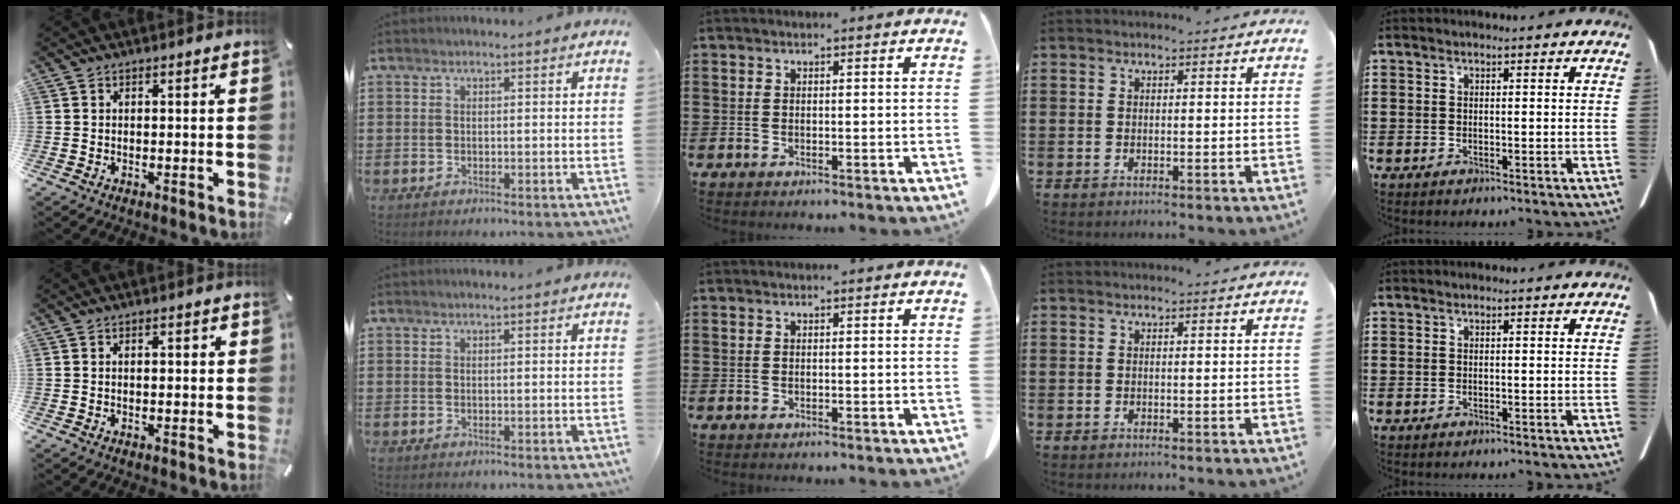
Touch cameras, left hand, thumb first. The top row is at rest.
{"thumb": {"total": 1.3, "force": [0.0, 0.7, 1.1], "torque": [-0.021, 0.003, -0.002]}, "index": {"total": 0.5, "force": [0.4, 0.0, 0.3], "torque": [-0.007, -0.001, 0.009]}}